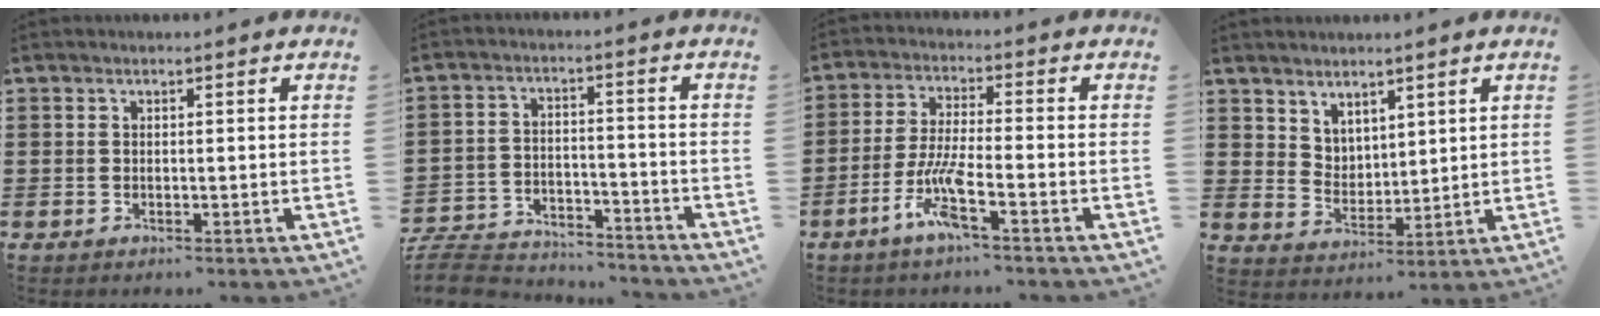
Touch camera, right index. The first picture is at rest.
{"total": 7.4, "force": [-7.1, 1.3, 1.4], "torque": [-0.040, 0.010, -0.143]}
{"total": 7.2, "force": [-4.0, 1.0, 5.9], "torque": [-0.137, -0.011, -0.080]}
{"total": 4.5, "force": [3.8, 2.4, -0.1], "torque": [-0.014, -0.005, 0.075]}